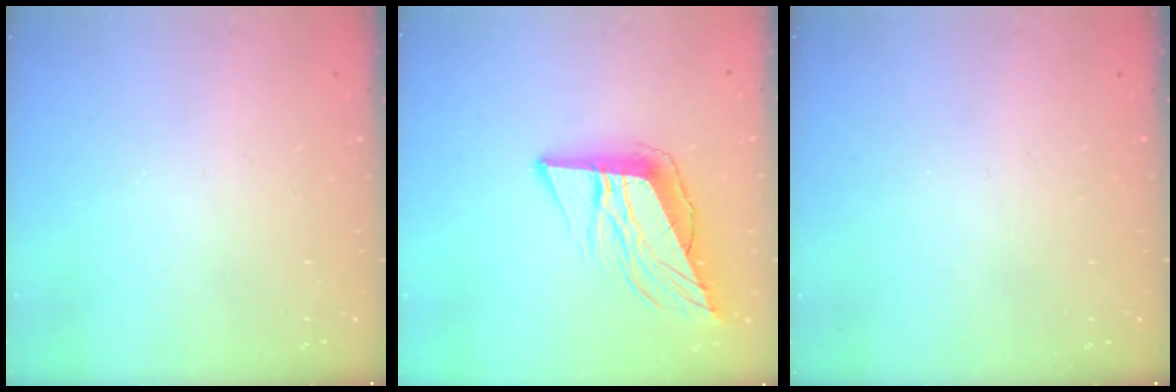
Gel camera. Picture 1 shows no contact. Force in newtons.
{"total": 12.0, "press": 11.6, "slide": 3.3}
{"total": 0.0}